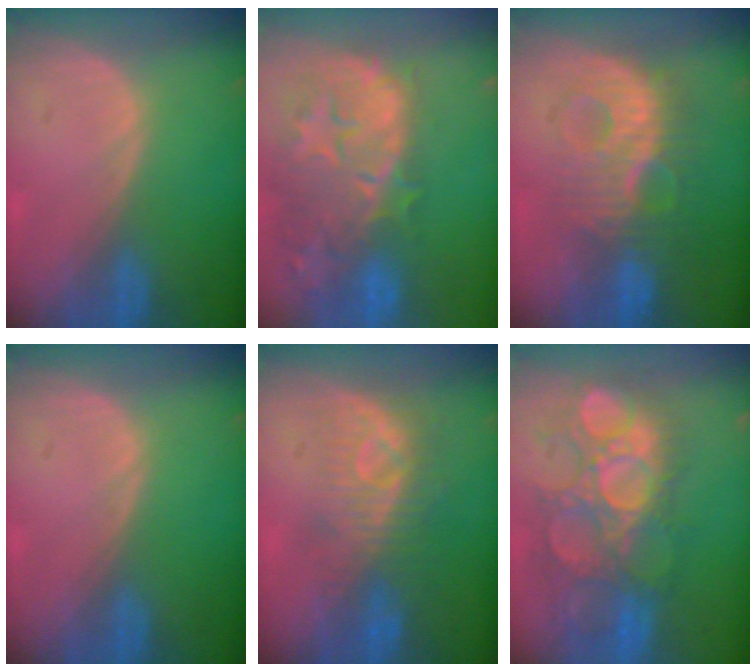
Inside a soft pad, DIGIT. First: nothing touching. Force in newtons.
{"total": 14.7, "press": 11.8, "slide": 8.7}
{"total": 9.4, "press": 9.3, "slide": 1.6}
{"total": 0.0}
{"total": 8.2, "press": 7.8, "slide": 2.5}
{"total": 11.8, "press": 11.2, "slide": 3.7}